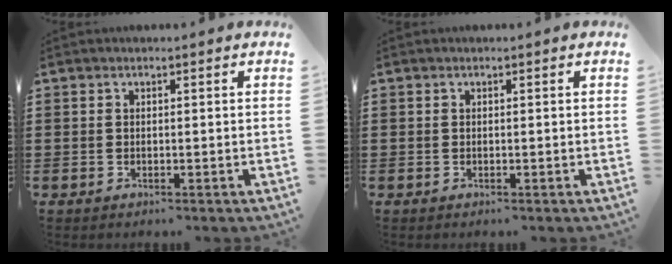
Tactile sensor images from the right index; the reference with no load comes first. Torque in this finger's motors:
{"motor_torque": [-0.06, 0.06, -0.01, 0.00]}